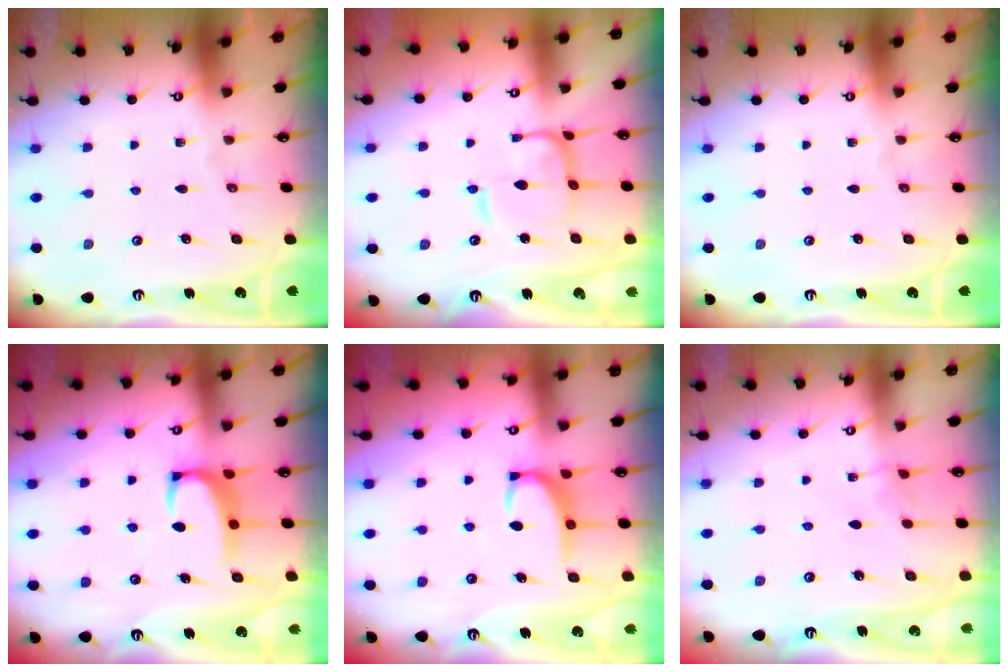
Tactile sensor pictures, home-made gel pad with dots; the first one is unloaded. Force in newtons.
{"total": 5.1, "press": 5.0, "slide": 0.6}
{"total": 0.0}
{"total": 3.4, "press": 3.3, "slide": 0.7}
{"total": 4.3, "press": 4.2, "slide": 0.9}
{"total": 3.1, "press": 3.1, "slide": 0.2}